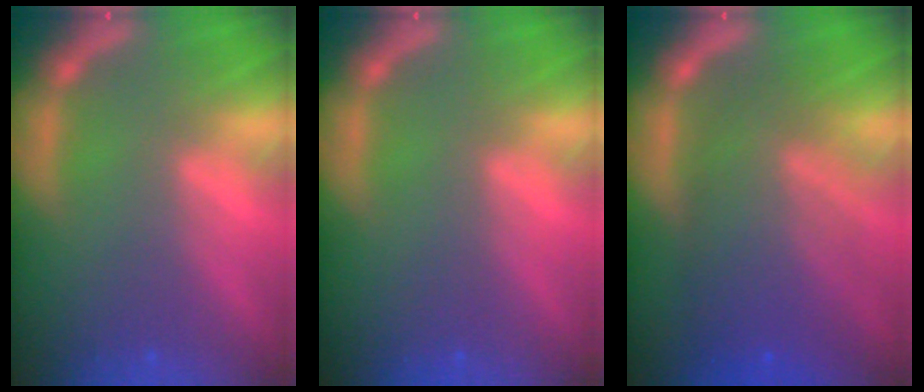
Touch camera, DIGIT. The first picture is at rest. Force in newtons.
{"total": 0.0}
{"total": 8.5}